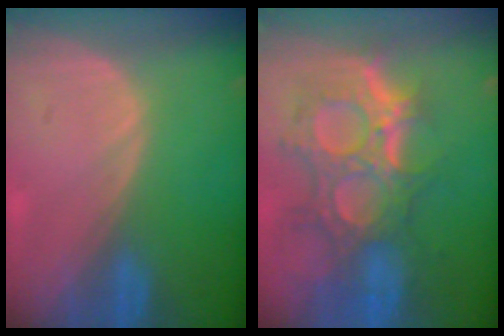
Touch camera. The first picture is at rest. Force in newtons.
{"total": 11.9, "press": 10.6, "slide": 5.4}